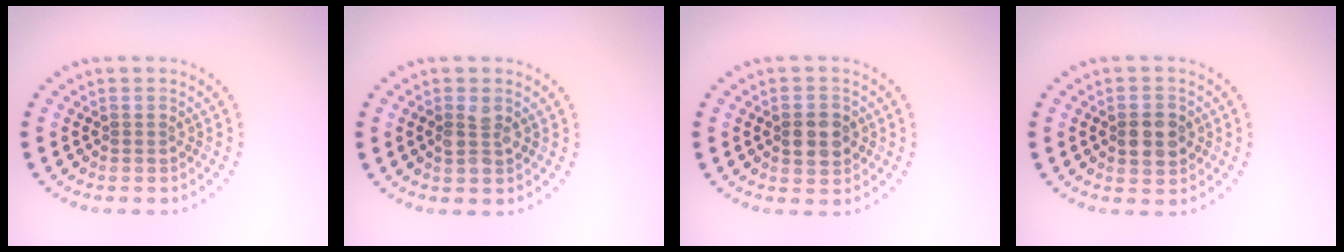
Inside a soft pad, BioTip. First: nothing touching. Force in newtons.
{"total": 1.4, "press": 1.4, "slide": 0.1}
{"total": 2.6, "press": 2.6, "slide": 0.2}
{"total": 2.8, "press": 2.8, "slide": 0.3}